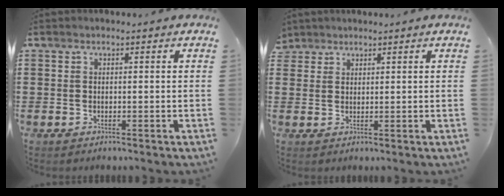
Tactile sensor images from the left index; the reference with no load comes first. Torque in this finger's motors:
{"motor_torque": [0.03, -0.01, -0.02, -0.02]}